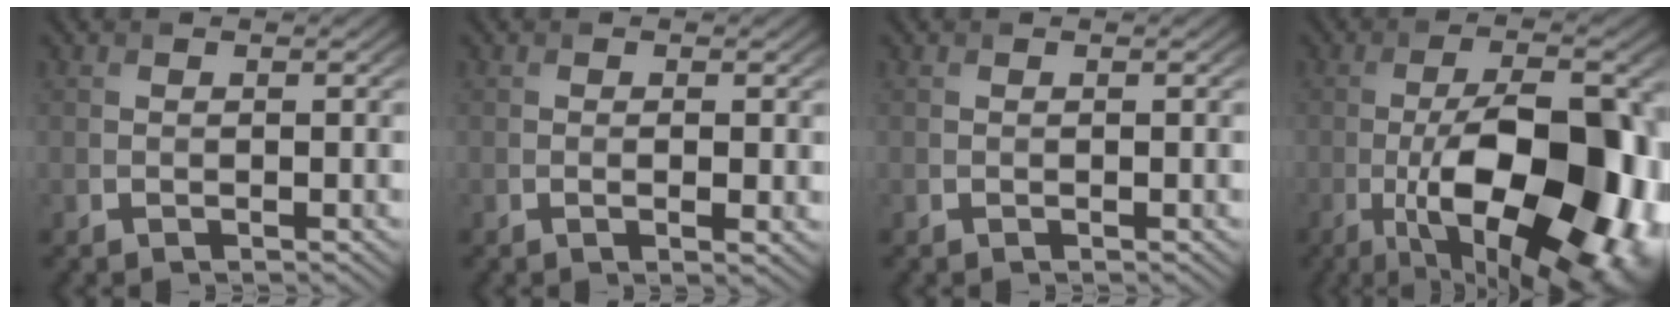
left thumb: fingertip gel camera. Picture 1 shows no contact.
{"total": 1.5, "force": [-0.1, 0.3, 1.4], "torque": [-0.025, -0.002, 0.001]}
{"total": 0.0}
{"total": 19.0, "force": [-5.7, 8.1, 16.3], "torque": [-0.240, -0.007, -0.077]}